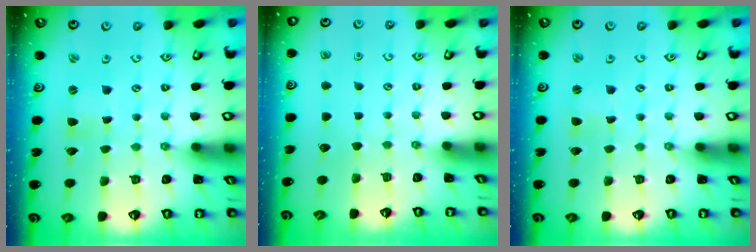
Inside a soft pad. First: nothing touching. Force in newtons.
{"total": 0.0}
{"total": 1.5, "press": 1.4, "slide": 0.3}